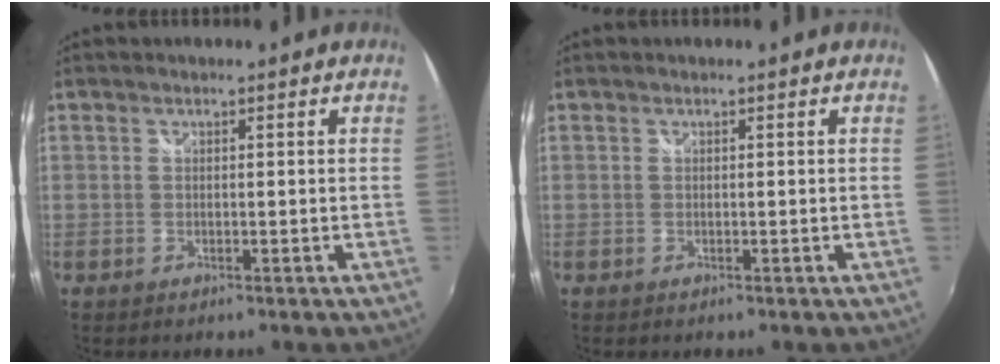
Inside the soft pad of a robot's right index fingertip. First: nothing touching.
{"total": 0.0}